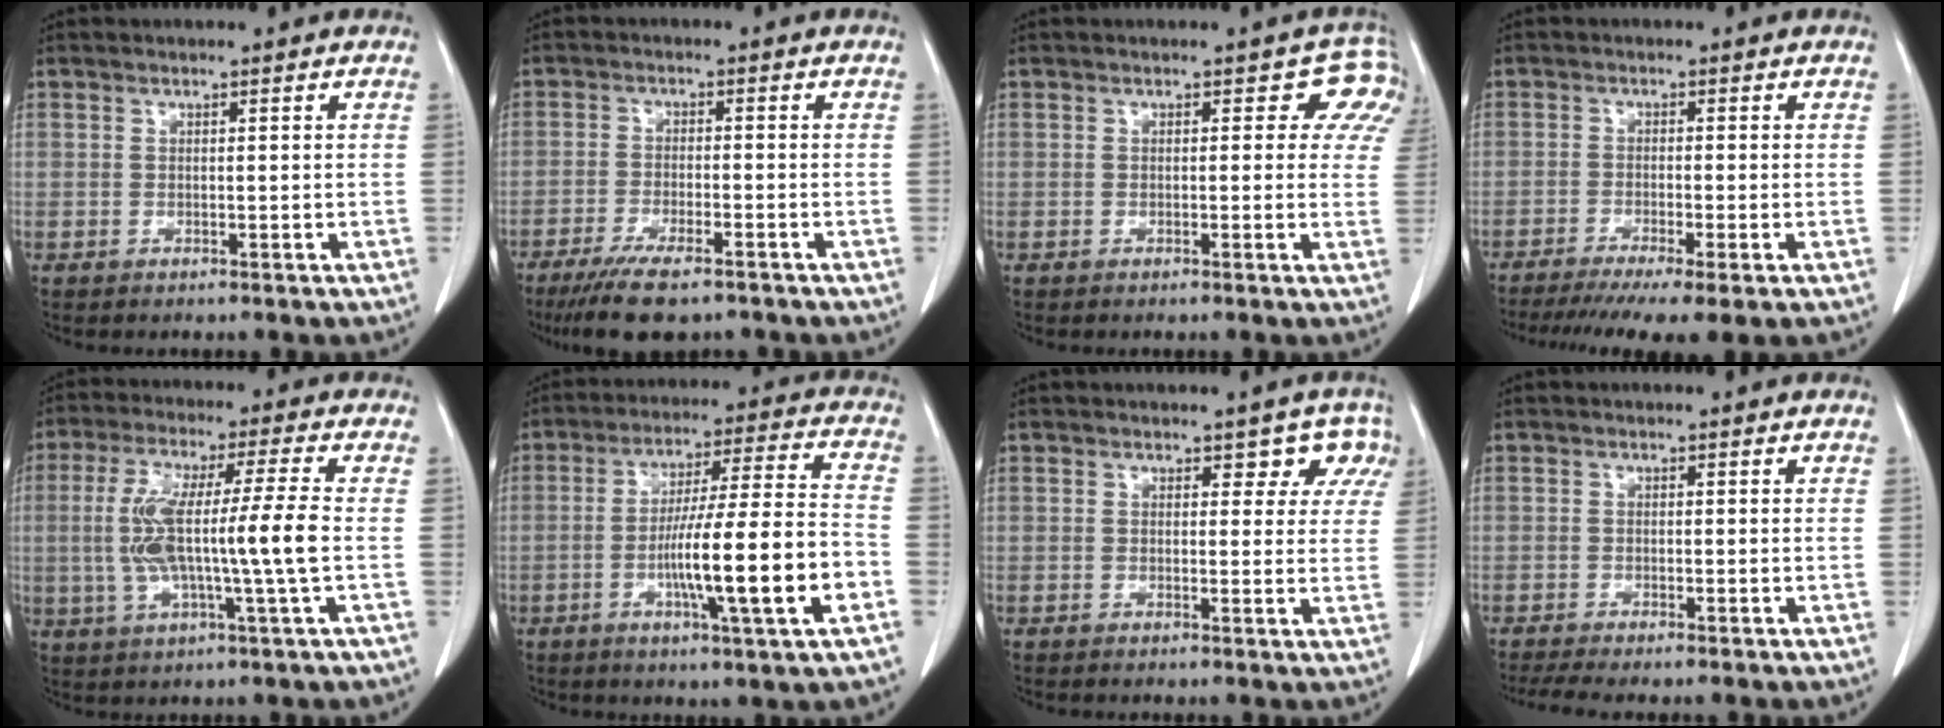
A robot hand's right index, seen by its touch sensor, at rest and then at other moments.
{"total": 9.4, "force": [-7.1, 1.8, 5.9], "torque": [-0.098, -0.019, -0.110]}
{"total": 4.9, "force": [3.0, 3.4, 1.9], "torque": [0.006, -0.002, 0.005]}
{"total": 10.1, "force": [-7.5, 0.4, 6.8], "torque": [-0.100, -0.019, -0.115]}
{"total": 12.3, "force": [-0.7, 0.0, 12.3], "torque": [-0.246, 0.009, -0.015]}
{"total": 16.2, "force": [-4.7, 0.2, 15.5], "torque": [-0.262, 0.000, -0.076]}
{"total": 4.2, "force": [2.8, 2.7, 1.4], "torque": [0.008, 0.000, 0.015]}
{"total": 3.6, "force": [-2.8, 0.0, 2.2], "torque": [-0.039, -0.007, -0.049]}